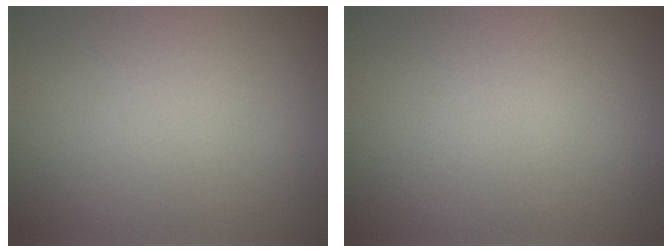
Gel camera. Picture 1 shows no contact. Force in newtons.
{"total": 0.0}